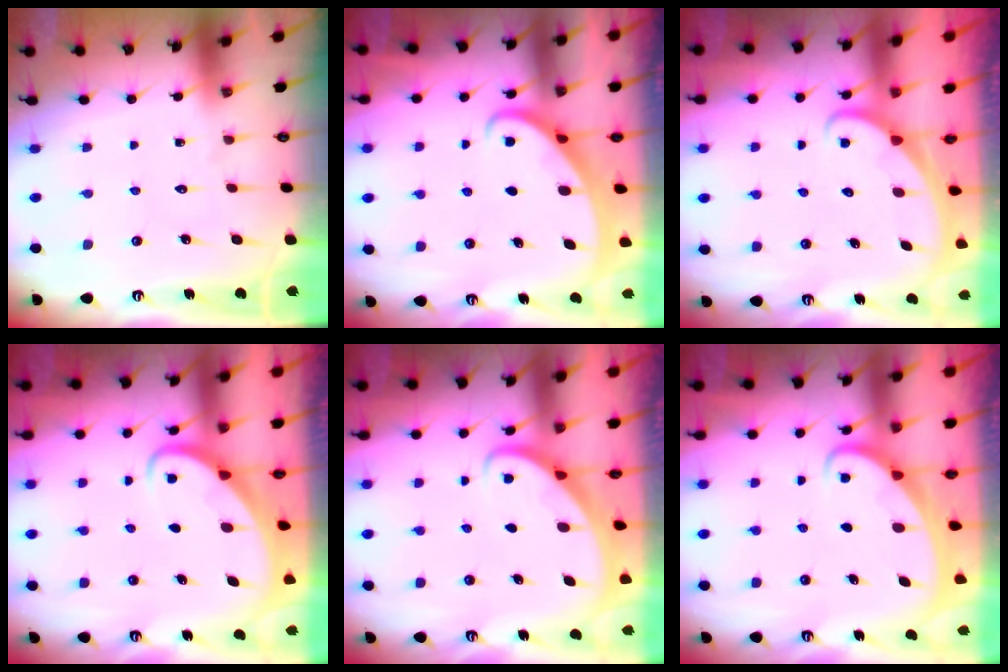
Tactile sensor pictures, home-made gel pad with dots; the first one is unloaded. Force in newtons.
{"total": 2.2, "press": 2.2, "slide": 0.2}
{"total": 1.6, "press": 1.6, "slide": 0.0}
{"total": 2.6, "press": 2.6, "slide": 0.3}
{"total": 2.5, "press": 2.5, "slide": 0.3}
{"total": 1.9, "press": 1.9, "slide": 0.2}